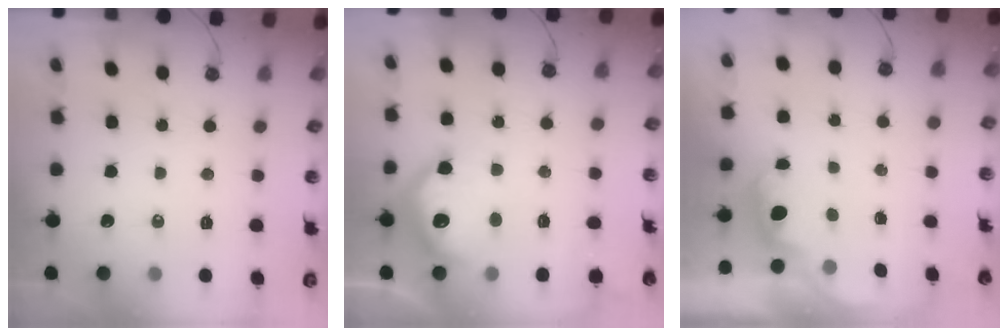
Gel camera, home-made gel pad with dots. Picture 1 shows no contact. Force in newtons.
{"total": 12.7, "press": 12.6, "slide": 1.1}
{"total": 0.8, "press": 0.4, "slide": 0.7}